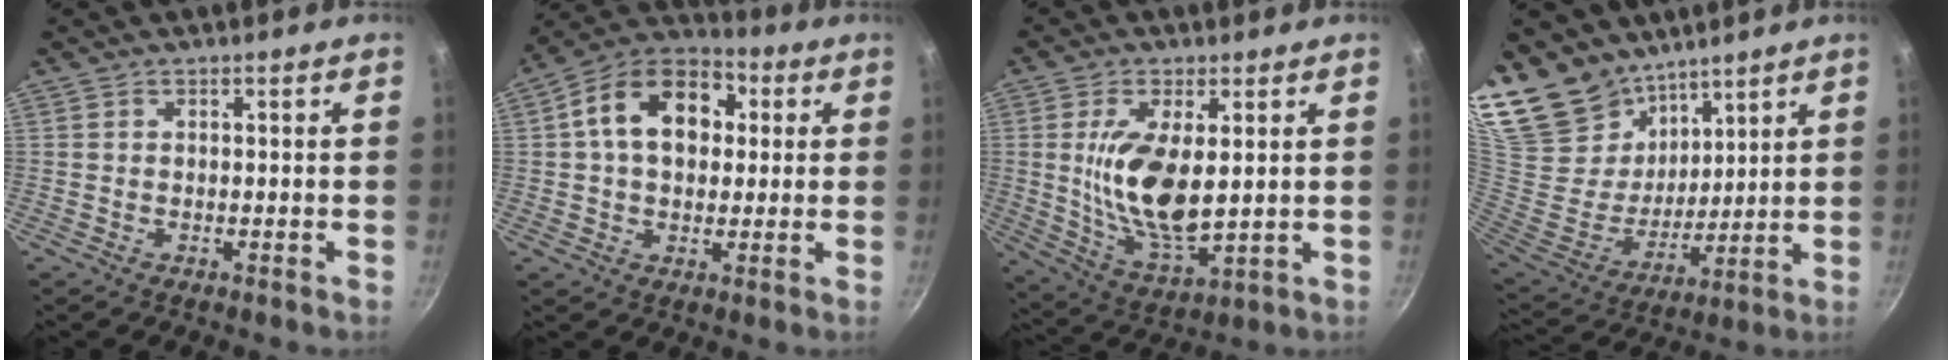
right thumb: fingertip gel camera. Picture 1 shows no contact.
{"total": 15.5, "force": [3.0, 11.0, 10.6], "torque": [-0.138, 0.026, 0.027]}
{"total": 14.0, "force": [1.9, 6.2, 12.4], "torque": [-0.230, -0.021, 0.046]}
{"total": 21.2, "force": [16.3, 11.3, 7.6], "torque": [-0.135, -0.074, 0.331]}